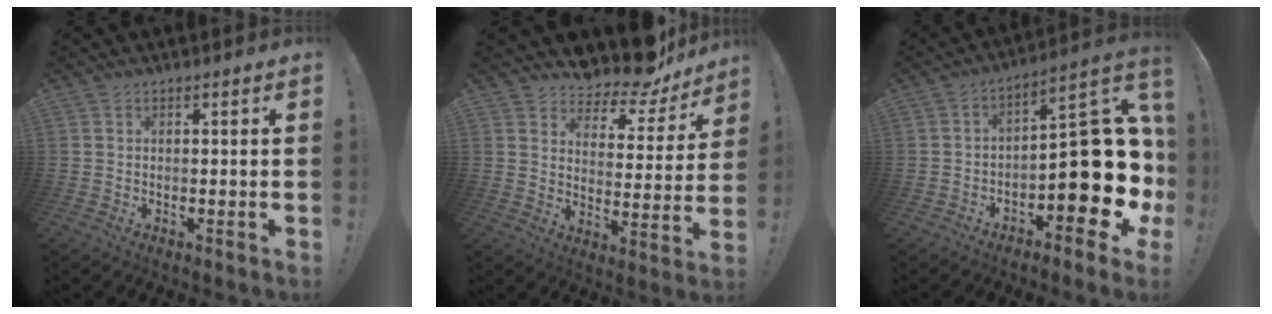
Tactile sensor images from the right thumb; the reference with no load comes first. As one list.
[{"total": 9.5, "force": [9.0, 2.4, 2.2], "torque": [-0.028, -0.094, 0.150]}, {"total": 14.6, "force": [-3.5, 6.7, 12.5], "torque": [-0.133, 0.007, -0.053]}]